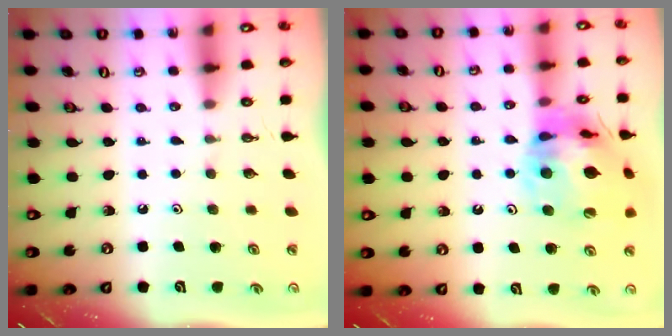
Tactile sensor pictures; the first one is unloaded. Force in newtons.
{"total": 19.2, "press": 19.1, "slide": 2.2}